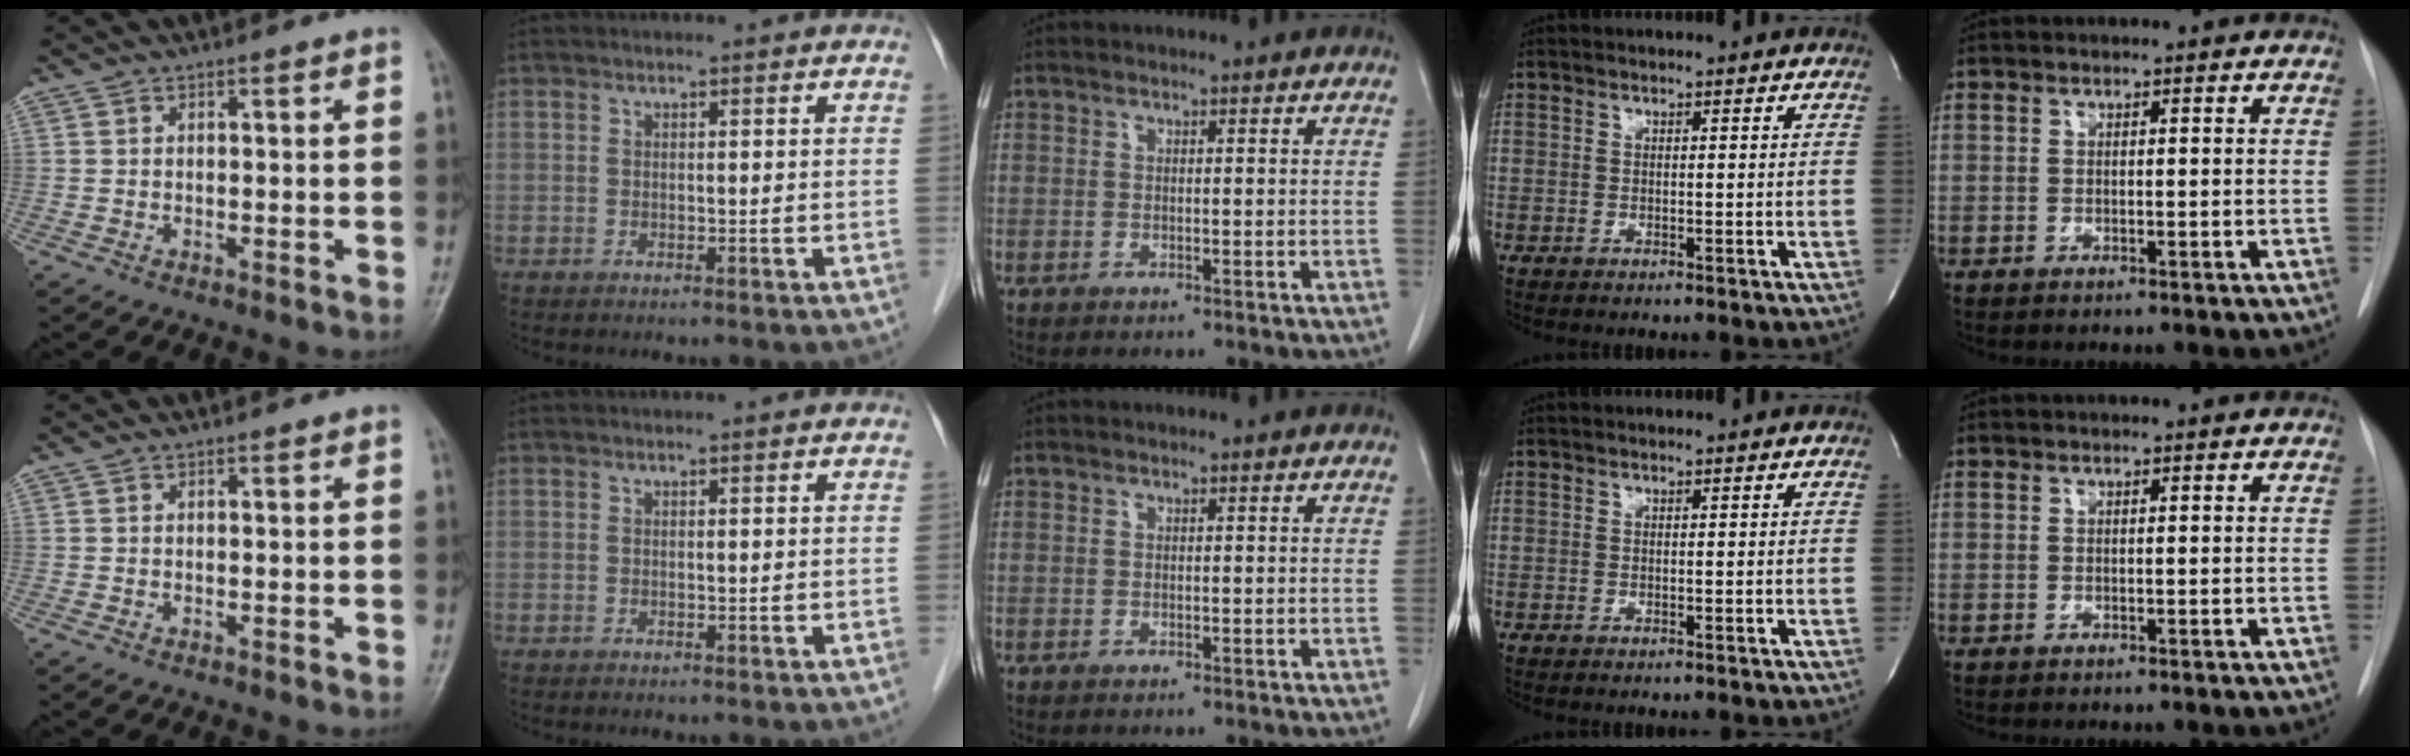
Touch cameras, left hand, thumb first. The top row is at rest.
{}